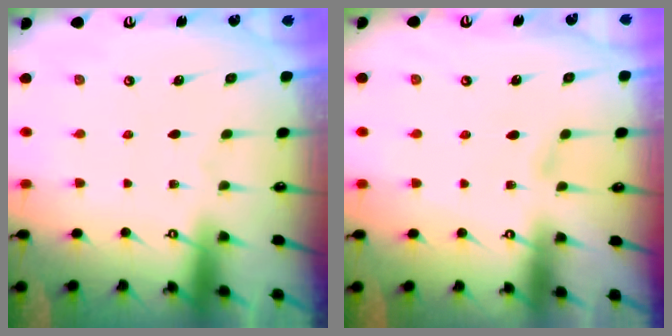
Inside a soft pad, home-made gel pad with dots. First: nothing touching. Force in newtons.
{"total": 3.9, "press": 3.8, "slide": 0.3}